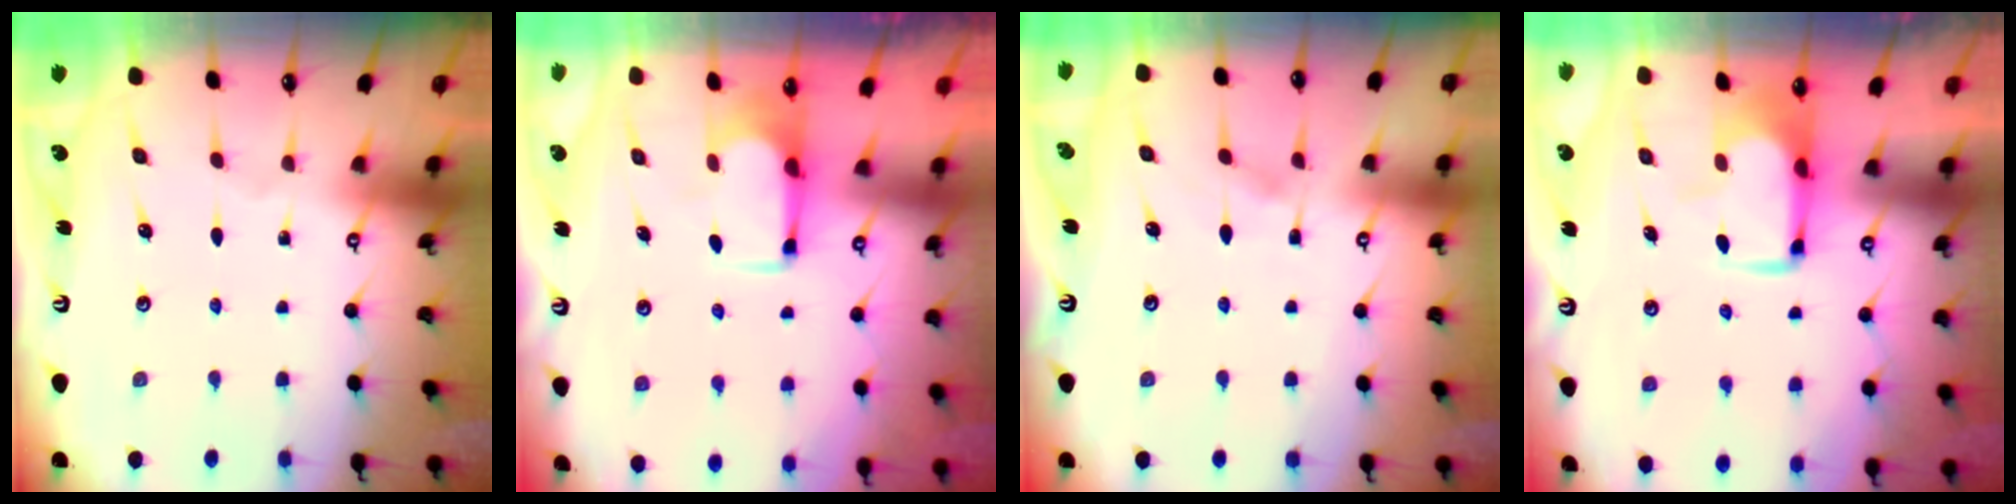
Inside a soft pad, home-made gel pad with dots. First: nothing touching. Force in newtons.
{"total": 1.8, "press": 1.6, "slide": 0.8}
{"total": 4.2, "press": 4.2, "slide": 0.5}
{"total": 1.7, "press": 1.6, "slide": 0.5}